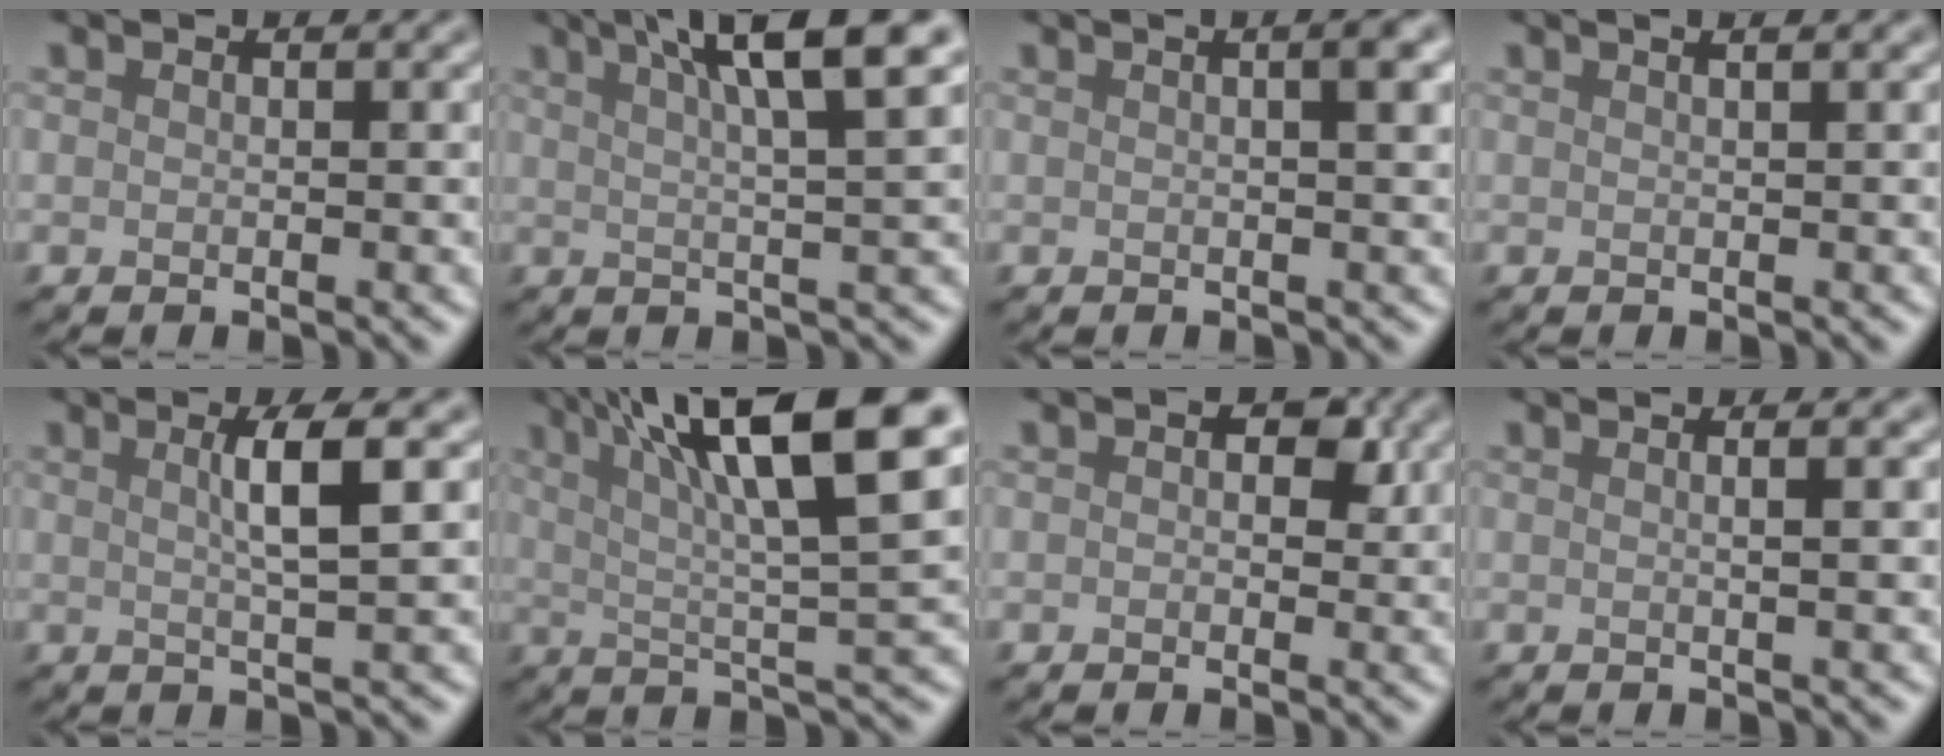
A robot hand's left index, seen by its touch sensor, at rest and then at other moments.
{"total": 8.6, "force": [4.1, 1.5, 7.4], "torque": [-0.078, 0.025, 0.053]}
{"total": 3.7, "force": [1.0, 1.3, 3.3], "torque": [-0.020, 0.015, -0.008]}
{"total": 3.2, "force": [1.6, 1.6, 2.3], "torque": [-0.004, 0.015, -0.014]}
{"total": 4.0, "force": [1.0, 0.7, 3.8], "torque": [-0.055, 0.004, 0.012]}
{"total": 12.9, "force": [5.9, 2.5, 11.2], "torque": [-0.159, 0.020, 0.092]}
{"total": 2.5, "force": [0.7, 1.5, 1.9], "torque": [-0.017, 0.004, 0.004]}
{"total": 2.6, "force": [0.4, 1.1, 2.3], "torque": [-0.018, 0.009, -0.018]}